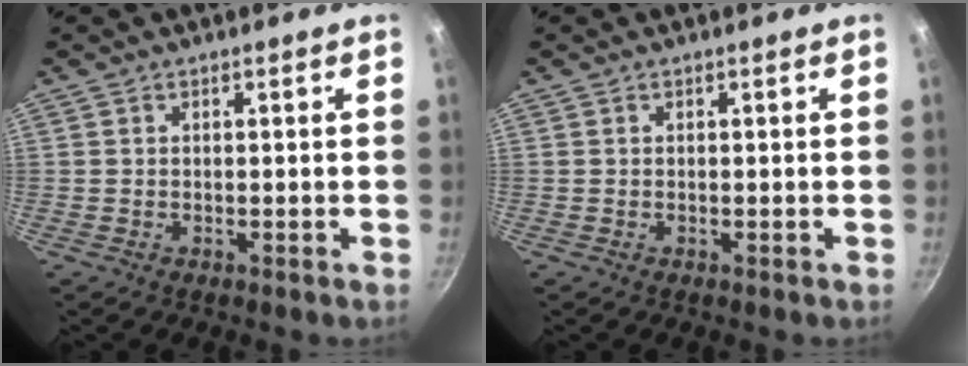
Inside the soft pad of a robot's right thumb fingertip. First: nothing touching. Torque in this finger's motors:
{"motor_torque": [-0.07, 0.07, -0.01, 0.01, 0.02]}